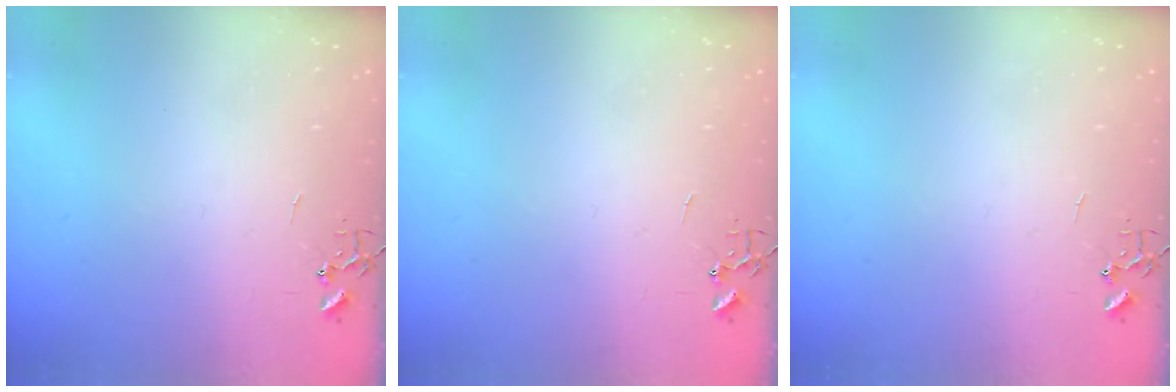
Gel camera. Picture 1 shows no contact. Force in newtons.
{"total": 0.0}
{"total": 0.0}